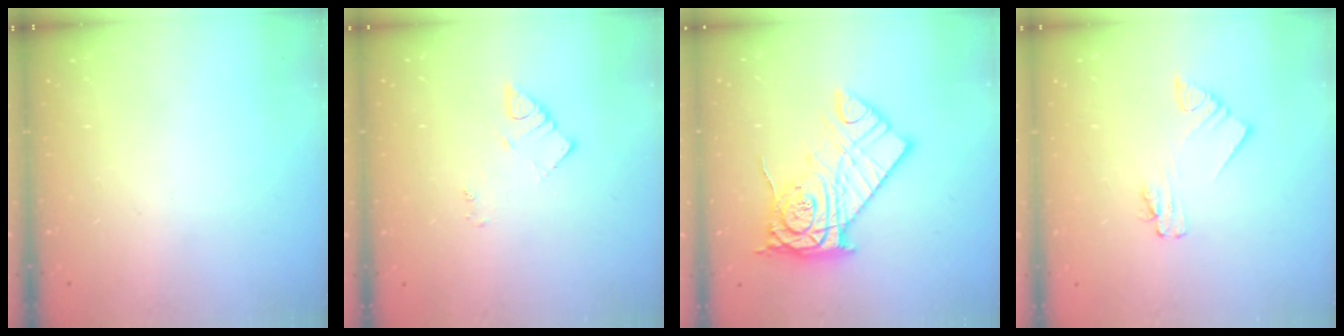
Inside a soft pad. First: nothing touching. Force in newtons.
{"total": 2.7, "press": 2.7, "slide": 0.4}
{"total": 16.8, "press": 16.8, "slide": 0.6}
{"total": 1.9, "press": 1.9, "slide": 0.1}